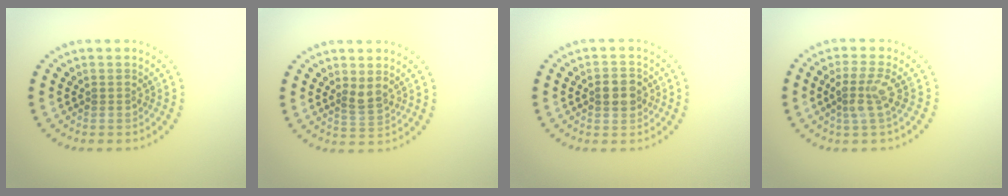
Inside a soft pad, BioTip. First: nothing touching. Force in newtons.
{"total": 1.7, "press": 1.4, "slide": 1.0}
{"total": 2.6, "press": 2.6, "slide": 0.2}
{"total": 2.4, "press": 2.0, "slide": 1.4}